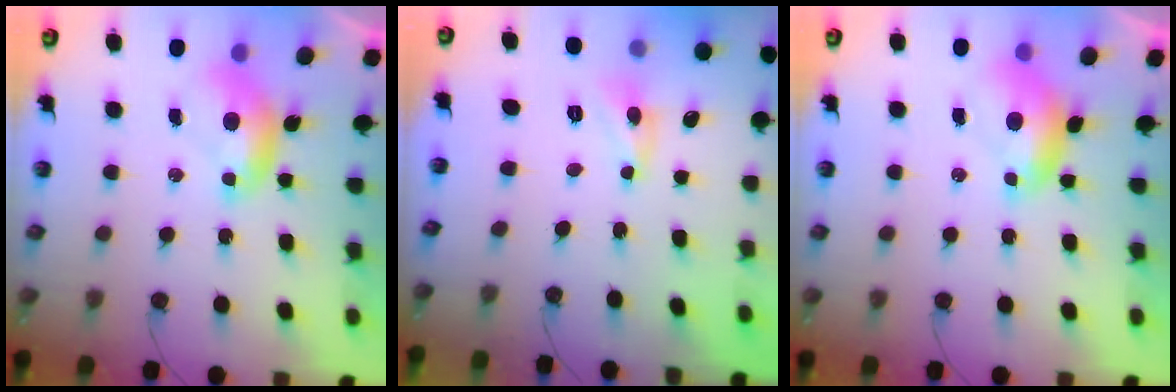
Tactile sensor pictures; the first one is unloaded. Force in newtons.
{"total": 2.2, "press": 2.2, "slide": 0.3}
{"total": 0.7, "press": 0.3, "slide": 0.6}